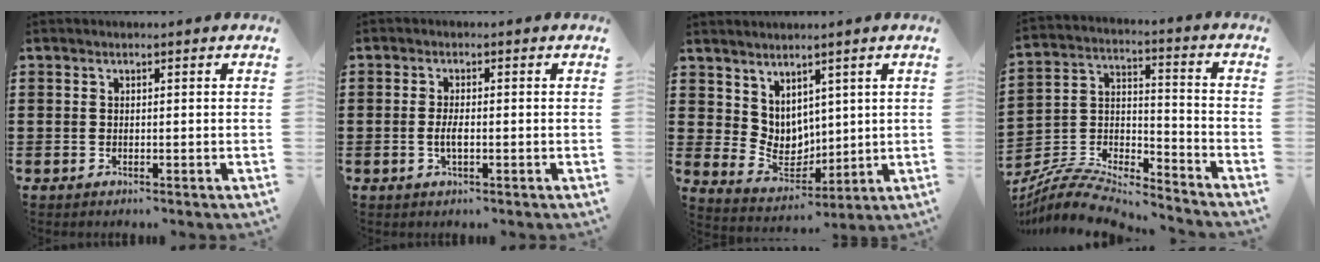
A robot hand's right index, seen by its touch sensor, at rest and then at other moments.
{"total": 2.4, "force": [-0.5, 0.7, 2.2], "torque": [-0.048, -0.003, -0.012]}
{"total": 5.7, "force": [3.9, 4.0, 0.8], "torque": [-0.036, -0.020, 0.078]}
{"total": 7.4, "force": [-7.0, 1.6, 1.8], "torque": [-0.046, 0.001, -0.141]}